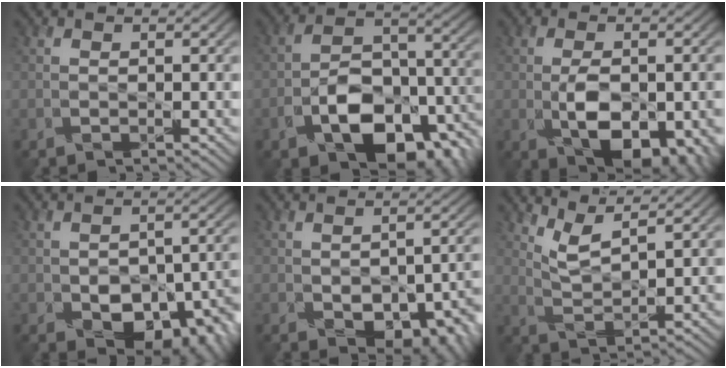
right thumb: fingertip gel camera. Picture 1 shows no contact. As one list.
[{"total": 13.0, "force": [-6.2, 7.7, 8.5], "torque": [-0.155, -0.018, -0.108]}, {"total": 10.8, "force": [-3.0, 5.7, 8.7], "torque": [-0.148, -0.018, -0.037]}, {"total": 11.9, "force": [-4.8, 7.1, 8.3], "torque": [-0.107, -0.021, -0.066]}, {"total": 10.2, "force": [-3.8, 6.0, 7.3], "torque": [-0.080, -0.019, -0.038]}, {"total": 4.6, "force": [3.7, 0.7, 2.7], "torque": [-0.066, 0.000, 0.080]}]